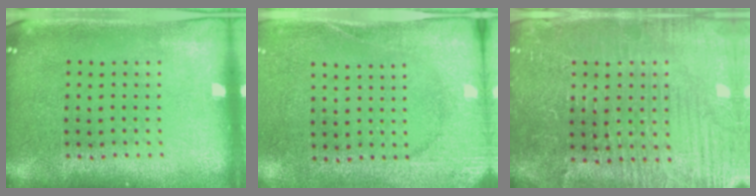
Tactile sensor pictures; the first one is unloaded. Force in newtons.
{"total": 2.7, "press": 2.3, "slide": 1.3}
{"total": 4.3, "press": 4.1, "slide": 1.4}